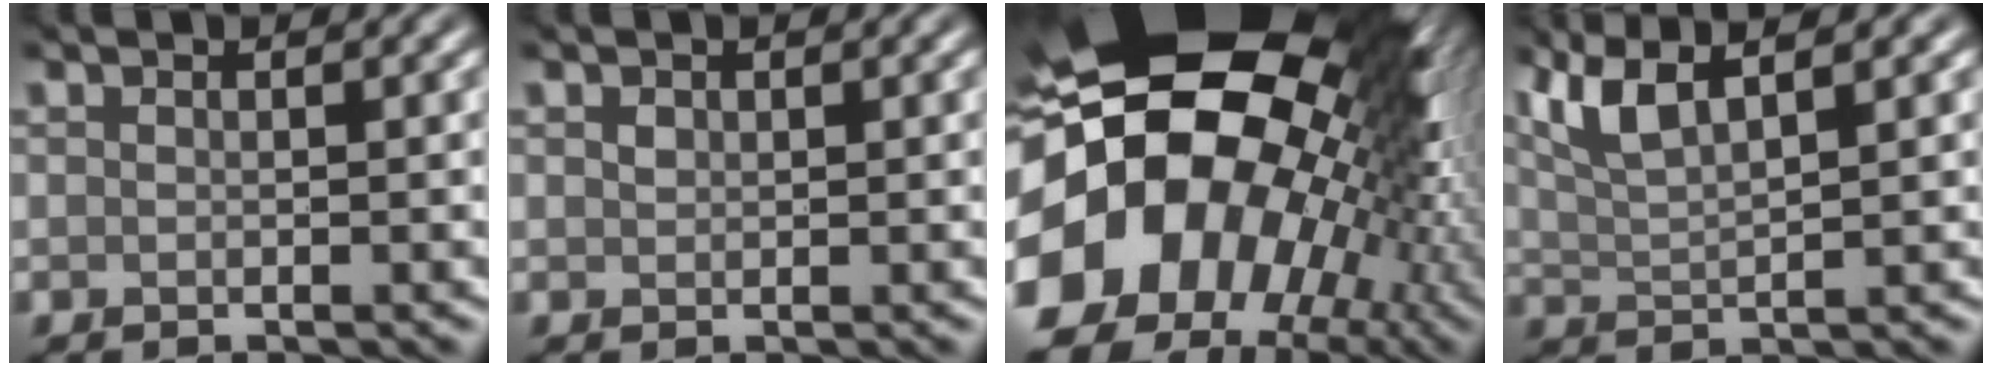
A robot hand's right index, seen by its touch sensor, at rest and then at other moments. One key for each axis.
{"total": 0.6, "fx": 0.3, "fy": 0.4, "fz": 0.3, "tx": -0.009, "ty": 0.000, "tz": 0.004}
{"total": 20.4, "fx": -0.9, "fy": 15.0, "fz": 13.9, "tx": -0.259, "ty": -0.015, "tz": 0.005}
{"total": 4.6, "fx": 2.7, "fy": 1.2, "fz": 3.5, "tx": -0.071, "ty": 0.016, "tz": 0.051}